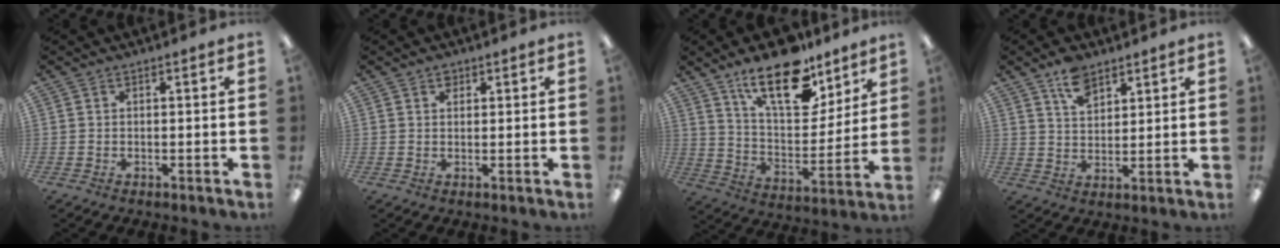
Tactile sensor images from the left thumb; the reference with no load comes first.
{"total": 1.7, "force": [1.2, 1.1, 0.5], "torque": [-0.004, -0.002, 0.020]}
{"total": 20.3, "force": [13.8, 9.0, 11.9], "torque": [-0.191, -0.076, 0.237]}
{"total": 7.4, "force": [5.2, 3.9, 3.5], "torque": [-0.060, -0.018, 0.094]}